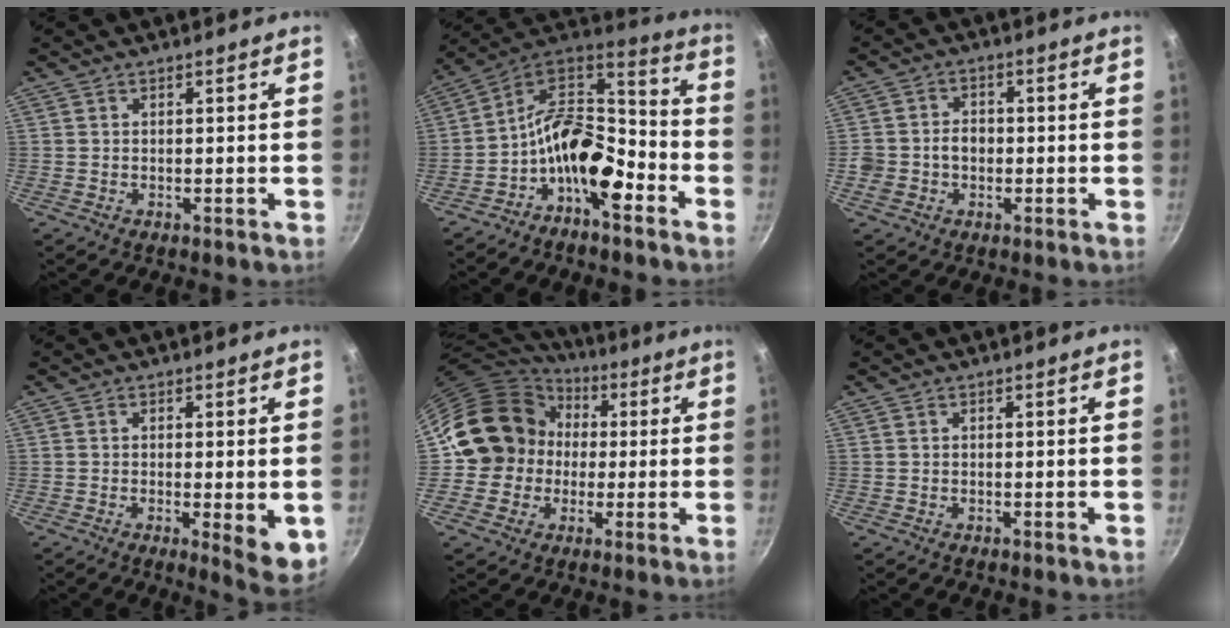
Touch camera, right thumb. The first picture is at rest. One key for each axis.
{"total": 14.9, "fx": -6.5, "fy": 7.8, "fz": 11.0, "tx": -0.165, "ty": 0.074, "tz": -0.133}
{"total": 4.6, "fx": -0.8, "fy": 3.9, "fz": 2.3, "tx": -0.018, "ty": 0.011, "tz": -0.018}
{"total": 7.1, "fx": -1.1, "fy": 1.8, "fz": 6.8, "tx": -0.083, "ty": -0.012, "tz": -0.010}
{"total": 16.7, "fx": 0.8, "fy": 15.0, "fz": 7.1, "tx": -0.093, "ty": 0.041, "tz": 0.005}
{"total": 0.0}